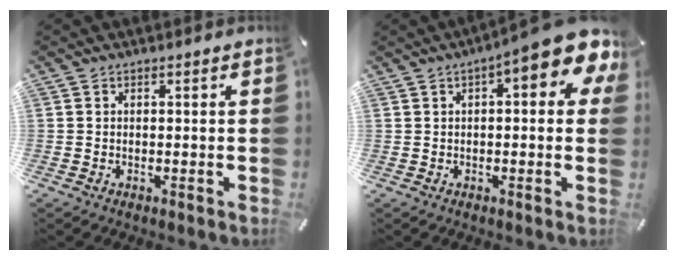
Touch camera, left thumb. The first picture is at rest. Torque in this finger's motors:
{"motor_torque": [0.94, 1.30, 1.49, -1.28, 0.24]}